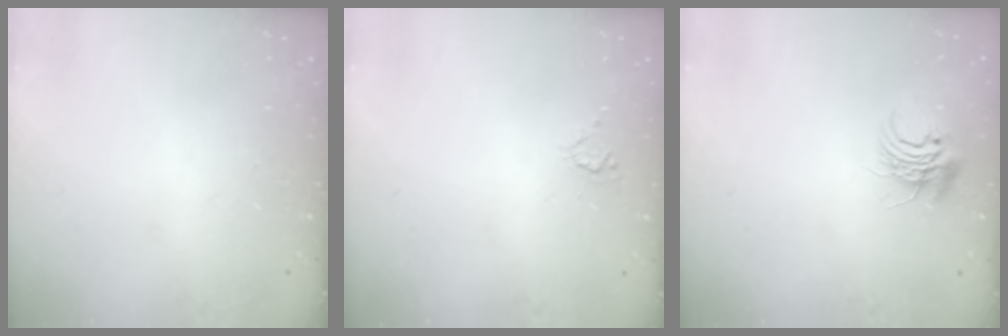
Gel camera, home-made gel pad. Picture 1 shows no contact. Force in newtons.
{"total": 3.2, "press": 3.1, "slide": 0.4}
{"total": 7.5, "press": 7.5, "slide": 0.4}